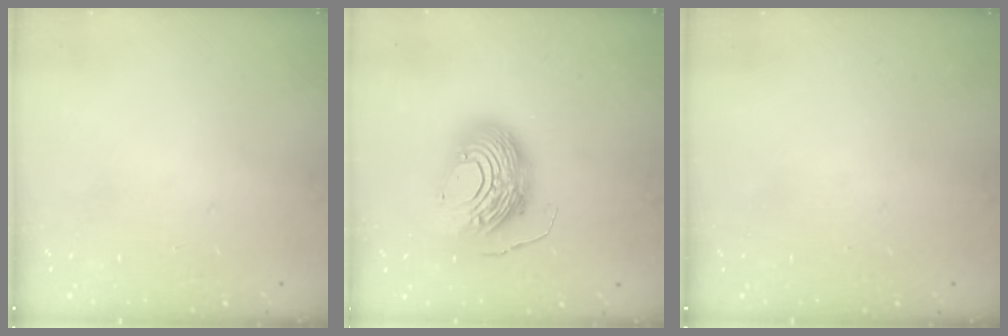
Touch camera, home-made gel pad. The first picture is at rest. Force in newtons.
{"total": 16.1, "press": 16.0, "slide": 1.6}
{"total": 0.0}